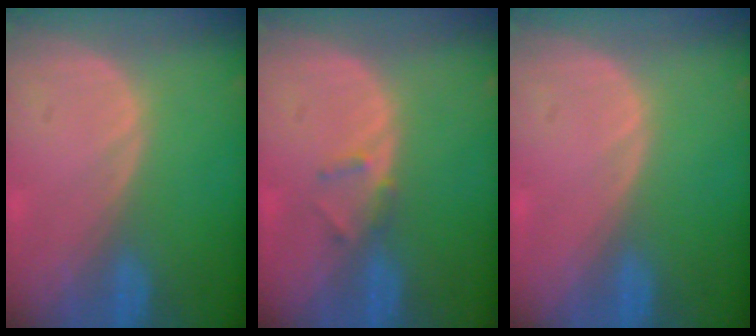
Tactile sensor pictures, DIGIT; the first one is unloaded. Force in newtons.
{"total": 1.8, "press": 1.5, "slide": 0.9}
{"total": 0.0}